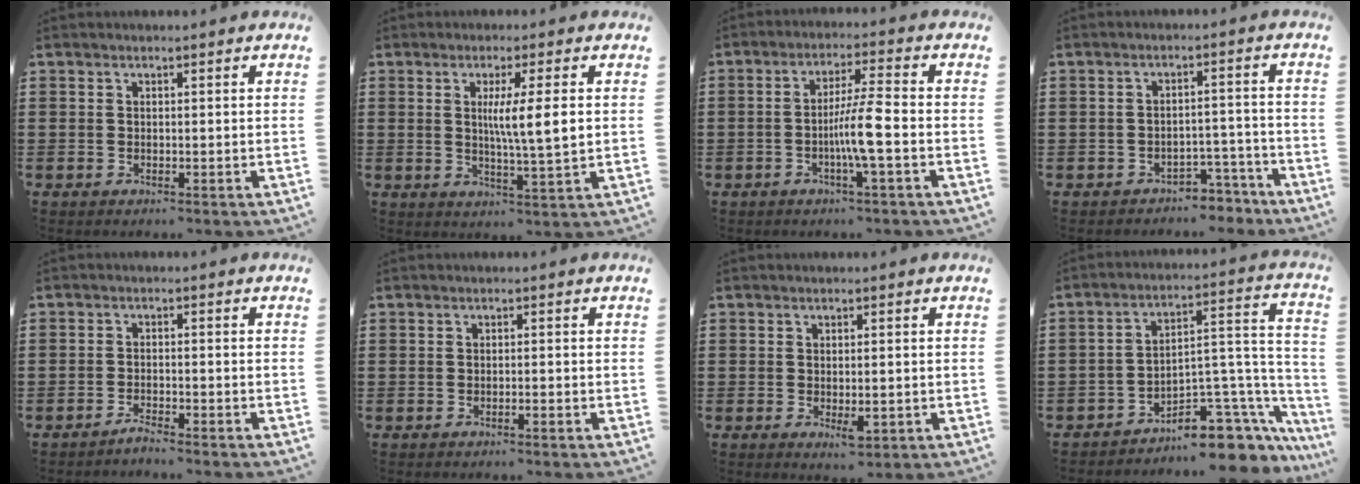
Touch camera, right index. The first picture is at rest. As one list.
[{"total": 6.6, "force": [1.2, 0.2, 6.5], "torque": [-0.124, -0.004, 0.015]}, {"total": 6.6, "force": [-1.9, -0.1, 6.3], "torque": [-0.117, -0.004, -0.040]}, {"total": 3.5, "force": [-3.3, 1.0, 0.6], "torque": [-0.013, 0.009, -0.067]}, {"total": 1.8, "force": [-1.8, -0.1, 0.3], "torque": [-0.008, 0.003, -0.034]}, {"total": 0.5, "force": [-0.5, 0.0, 0.3], "torque": [-0.006, -0.002, -0.009]}, {"total": 2.7, "force": [-0.6, 1.0, 2.4], "torque": [-0.048, -0.002, -0.011]}, {"total": 8.2, "force": [-6.6, 3.1, 3.7], "torque": [-0.045, 0.015, -0.122]}]